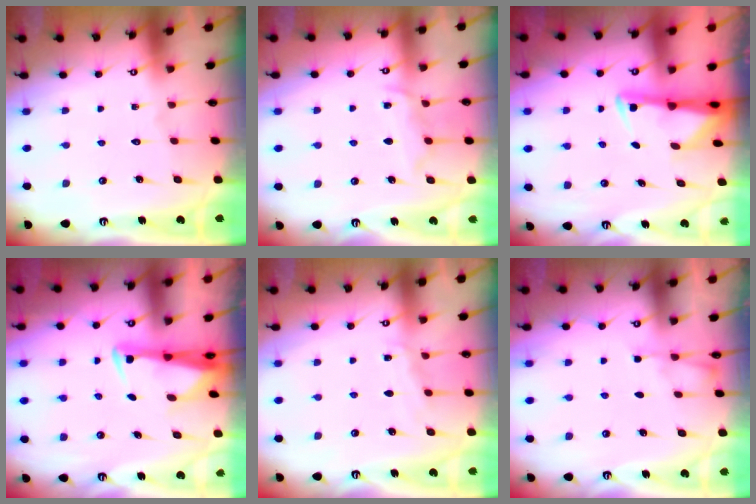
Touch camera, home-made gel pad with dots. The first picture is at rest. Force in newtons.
{"total": 7.6, "press": 7.6, "slide": 0.9}
{"total": 2.7, "press": 2.6, "slide": 0.7}
{"total": 2.9, "press": 2.9, "slide": 0.7}
{"total": 5.1, "press": 5.0, "slide": 0.6}
{"total": 3.0, "press": 3.0, "slide": 0.3}